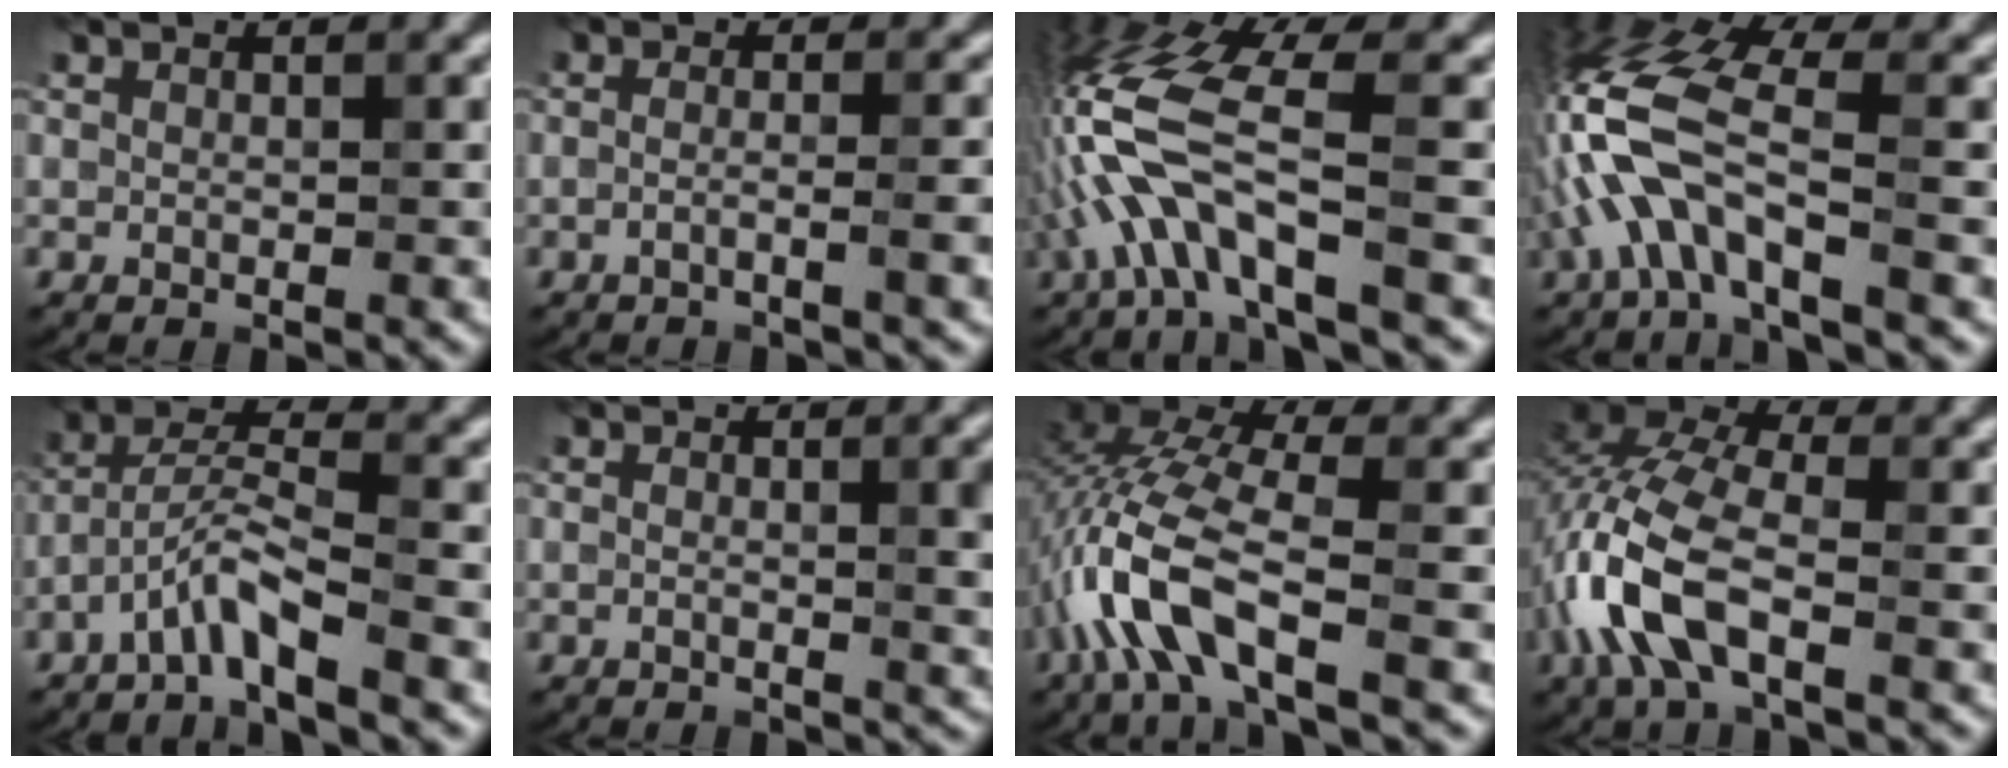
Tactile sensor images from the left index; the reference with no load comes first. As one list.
[{"total": 2.8, "force": [-1.3, 0.7, 2.5], "torque": [-0.034, 0.003, -0.033]}, {"total": 8.1, "force": [-2.4, 2.5, 7.3], "torque": [-0.169, 0.015, -0.057]}, {"total": 8.0, "force": [-2.6, 3.1, 6.9], "torque": [-0.160, 0.017, -0.060]}, {"total": 3.8, "force": [-2.7, 0.4, 2.6], "torque": [-0.059, 0.014, -0.059]}, {"total": 5.7, "force": [0.3, 2.2, 5.3], "torque": [-0.046, 0.009, -0.002]}, {"total": 8.5, "force": [-3.3, 3.3, 7.0], "torque": [-0.166, 0.013, -0.078]}, {"total": 8.6, "force": [-3.0, 4.1, 6.9], "torque": [-0.169, 0.009, -0.074]}]